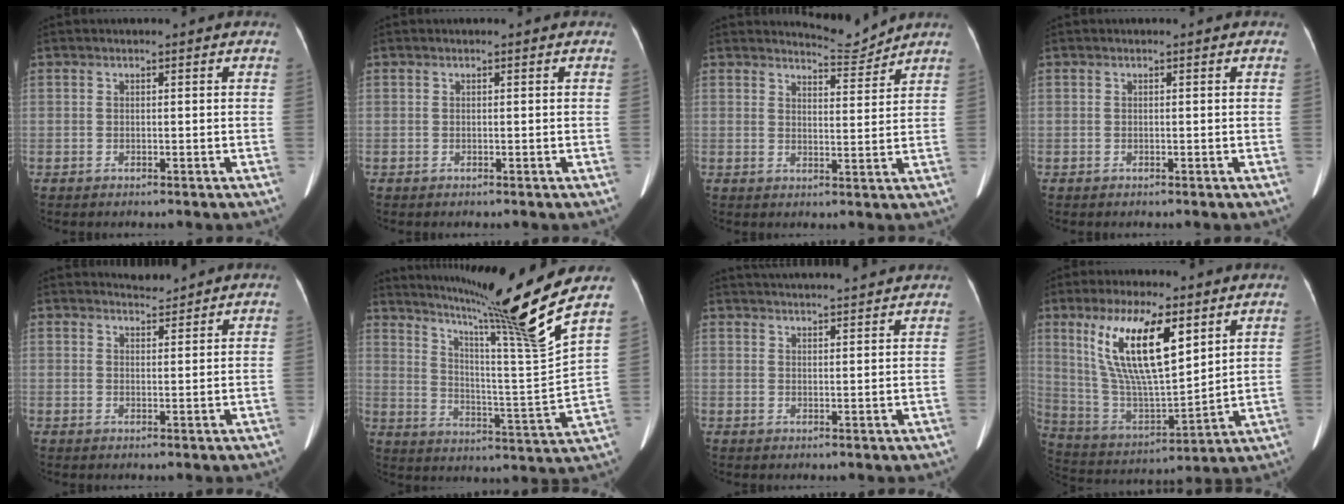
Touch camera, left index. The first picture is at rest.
{"total": 0.0}
{"total": 3.9, "force": [3.9, -0.6, -0.7], "torque": [0.001, -0.020, 0.062]}
{"total": 0.0}
{"total": 1.8, "force": [1.7, -0.1, -0.4], "torque": [-0.001, -0.002, 0.032]}
{"total": 17.9, "force": [14.0, -4.4, 10.2], "torque": [-0.165, -0.061, 0.208]}
{"total": 11.5, "force": [10.9, 0.4, 3.8], "torque": [-0.061, 0.027, 0.144]}
{"total": 15.9, "force": [7.1, 4.1, 13.6], "torque": [-0.273, 0.003, 0.137]}